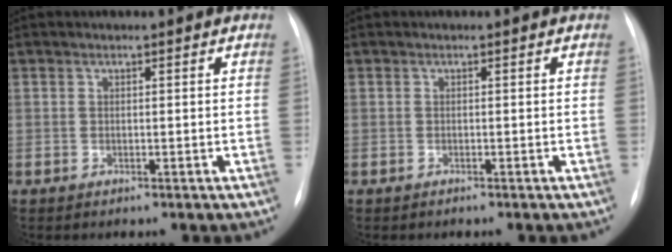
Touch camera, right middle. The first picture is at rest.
{"total": 0.0}